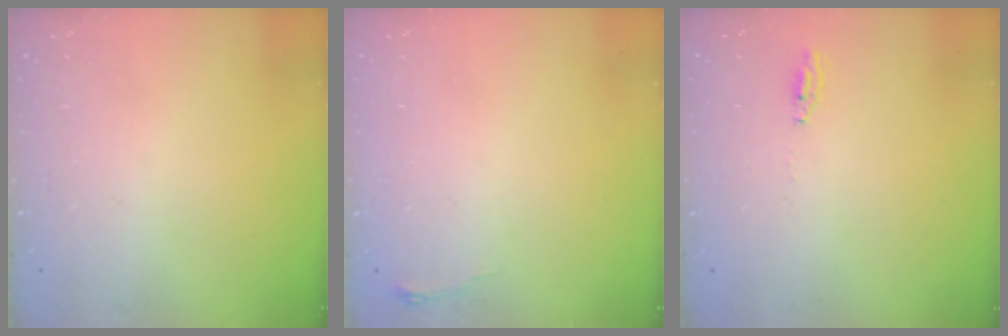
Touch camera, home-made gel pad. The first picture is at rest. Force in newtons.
{"total": 3.4, "press": 3.4, "slide": 0.5}
{"total": 2.0, "press": 2.0, "slide": 0.2}